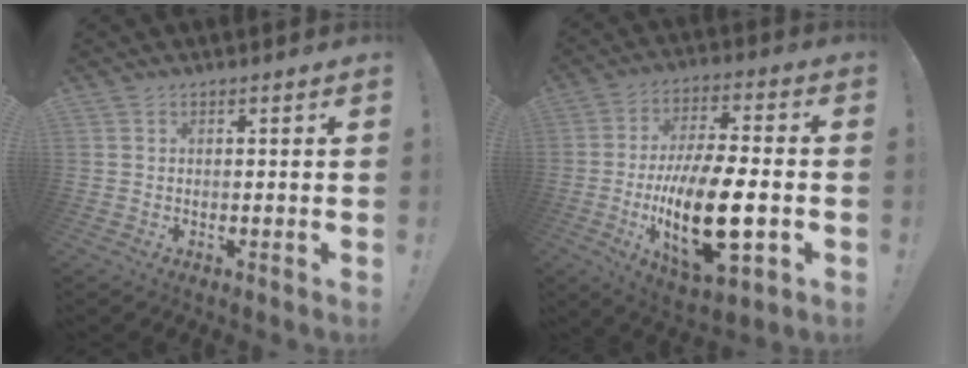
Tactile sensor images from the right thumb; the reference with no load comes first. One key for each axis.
{"total": 22.0, "fx": -4.7, "fy": 8.8, "fz": 19.7, "tx": -0.350, "ty": 0.002, "tz": -0.070}